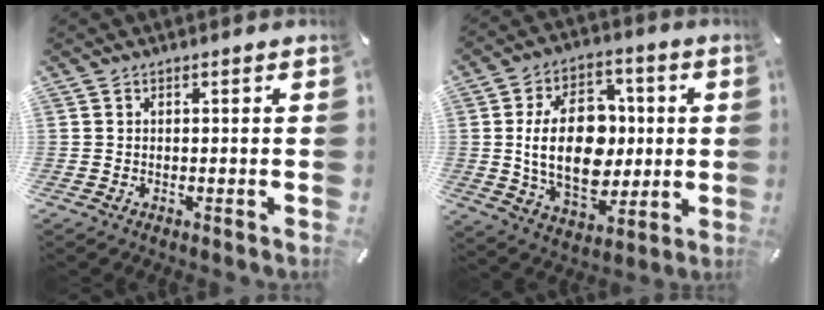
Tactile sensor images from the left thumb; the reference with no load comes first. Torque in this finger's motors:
{"motor_torque": [0.99, 0.99, 1.43, -0.71, 0.65]}